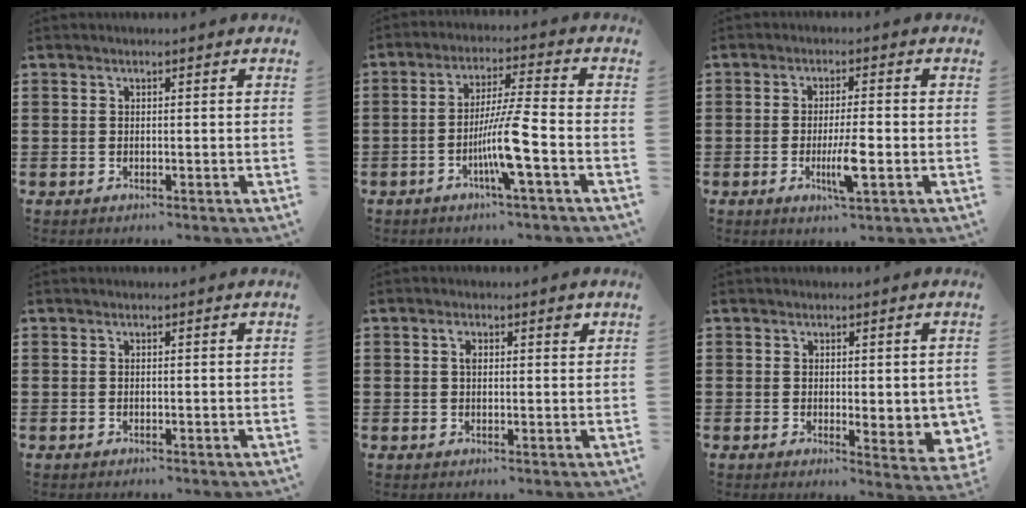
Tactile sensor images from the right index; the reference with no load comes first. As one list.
[{"total": 8.7, "force": [-3.2, -0.2, 8.1], "torque": [-0.155, -0.012, -0.064]}, {"total": 5.6, "force": [-1.6, 0.7, 5.3], "torque": [-0.103, -0.012, -0.030]}, {"total": 0.0}, {"total": 2.1, "force": [0.9, 1.0, 1.7], "torque": [-0.020, 0.001, 0.011]}, {"total": 3.1, "force": [0.7, 1.3, 2.7], "torque": [-0.036, -0.003, 0.012]}]